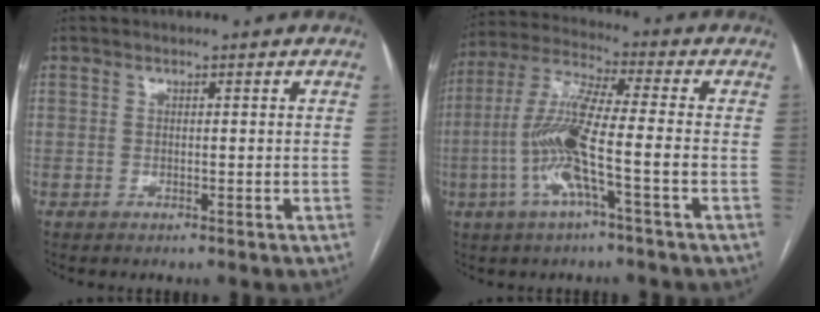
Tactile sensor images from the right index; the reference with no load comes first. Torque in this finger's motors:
{"motor_torque": [1.59, -0.51, 0.71, 0.21]}